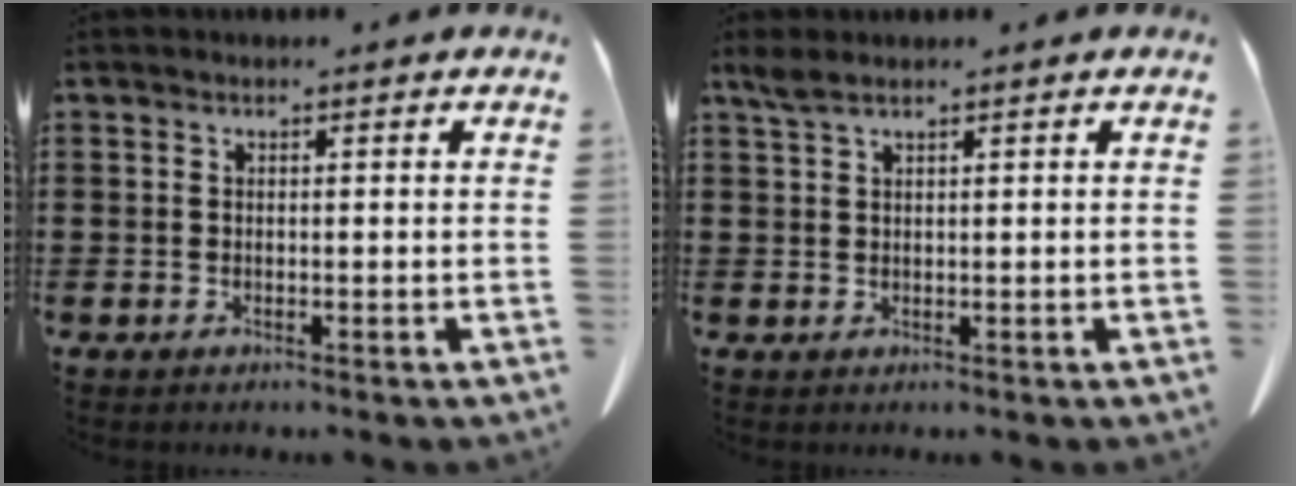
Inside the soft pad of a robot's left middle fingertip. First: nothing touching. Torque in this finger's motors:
{"motor_torque": [0.01, 0.00, 0.01, 0.01]}